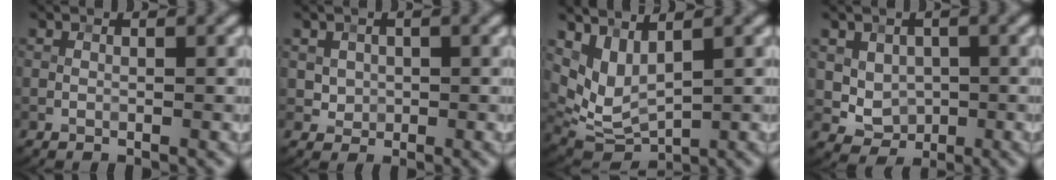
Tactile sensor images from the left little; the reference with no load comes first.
{"total": 2.0, "force": [0.5, 1.7, 0.8], "torque": [-0.014, -0.004, 0.019]}
{"total": 4.3, "force": [2.1, 2.2, 3.1], "torque": [-0.070, -0.015, 0.052]}
{"total": 2.8, "force": [0.4, 2.4, 1.4], "torque": [-0.021, -0.008, 0.010]}